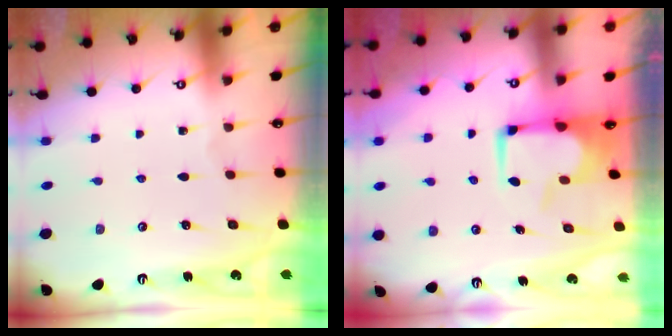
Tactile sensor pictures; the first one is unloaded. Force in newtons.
{"total": 4.2, "press": 4.2, "slide": 0.5}